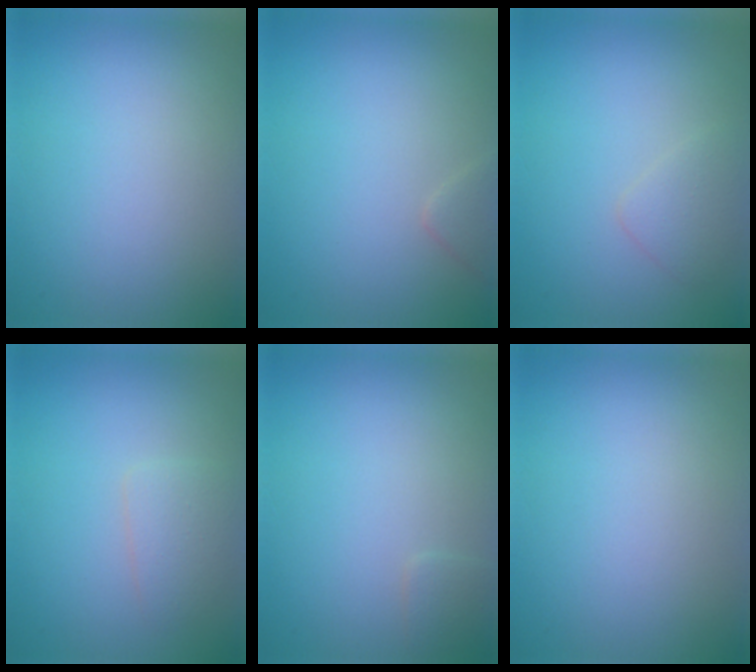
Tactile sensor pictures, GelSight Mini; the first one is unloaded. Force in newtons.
{"total": 1.2, "press": 1.2, "slide": 0.1}
{"total": 1.5, "press": 1.5, "slide": 0.1}
{"total": 1.7, "press": 1.7, "slide": 0.1}
{"total": 0.9, "press": 0.9, "slide": 0.1}
{"total": 0.0}